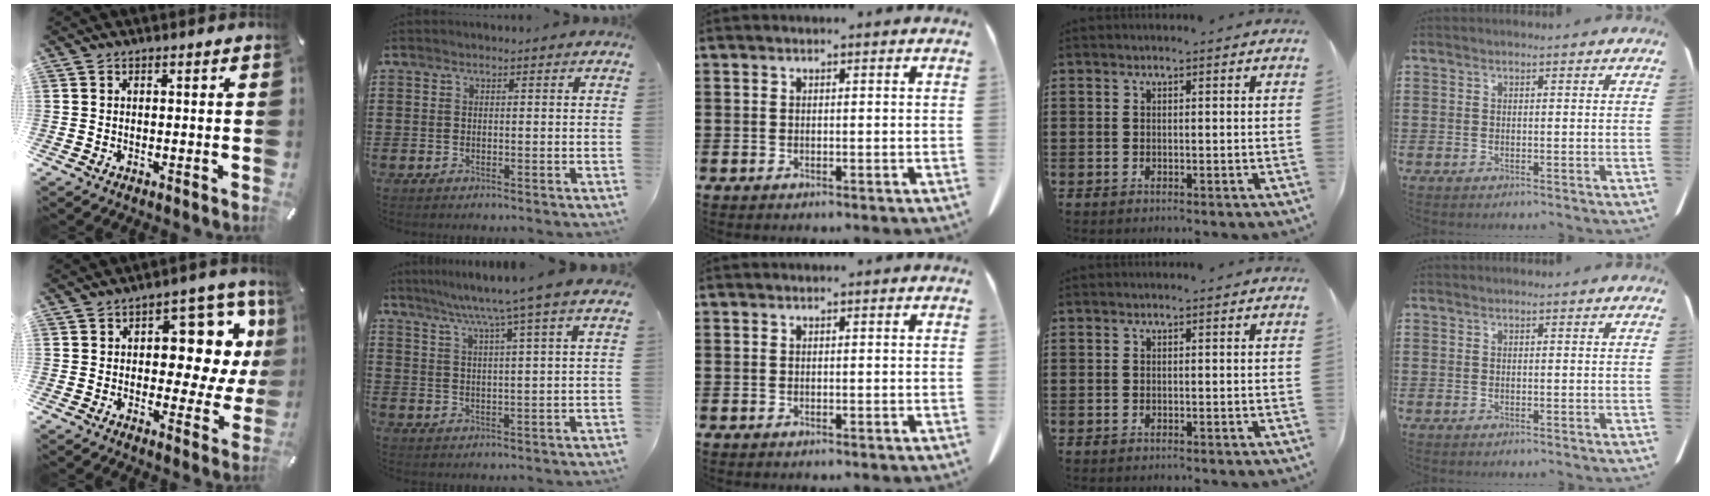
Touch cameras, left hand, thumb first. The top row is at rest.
{"thumb": {"total": 12.6, "force": [4.1, 7.7, 9.1], "torque": [-0.105, -0.042, 0.071]}, "index": {"total": 6.6, "force": [4.8, -1.3, 4.3], "torque": [-0.097, -0.020, 0.077]}}